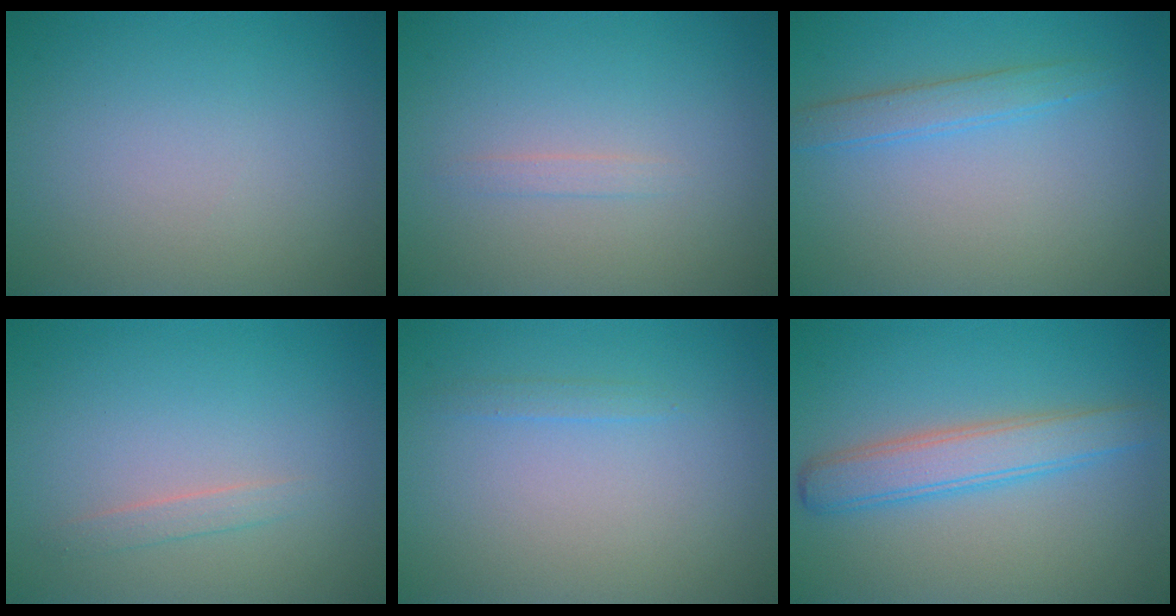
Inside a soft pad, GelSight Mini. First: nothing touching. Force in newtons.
{"total": 0.7, "press": 0.7, "slide": 0.0}
{"total": 2.1, "press": 2.1, "slide": 0.1}
{"total": 1.1, "press": 1.1, "slide": 0.0}
{"total": 0.7, "press": 0.7, "slide": 0.1}
{"total": 3.9, "press": 3.9, "slide": 0.1}